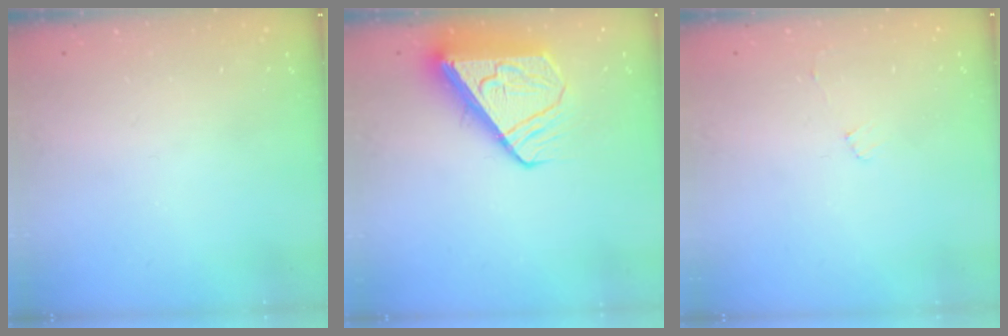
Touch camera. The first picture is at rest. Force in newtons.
{"total": 8.3, "press": 8.2, "slide": 1.1}
{"total": 3.4, "press": 3.4, "slide": 0.3}